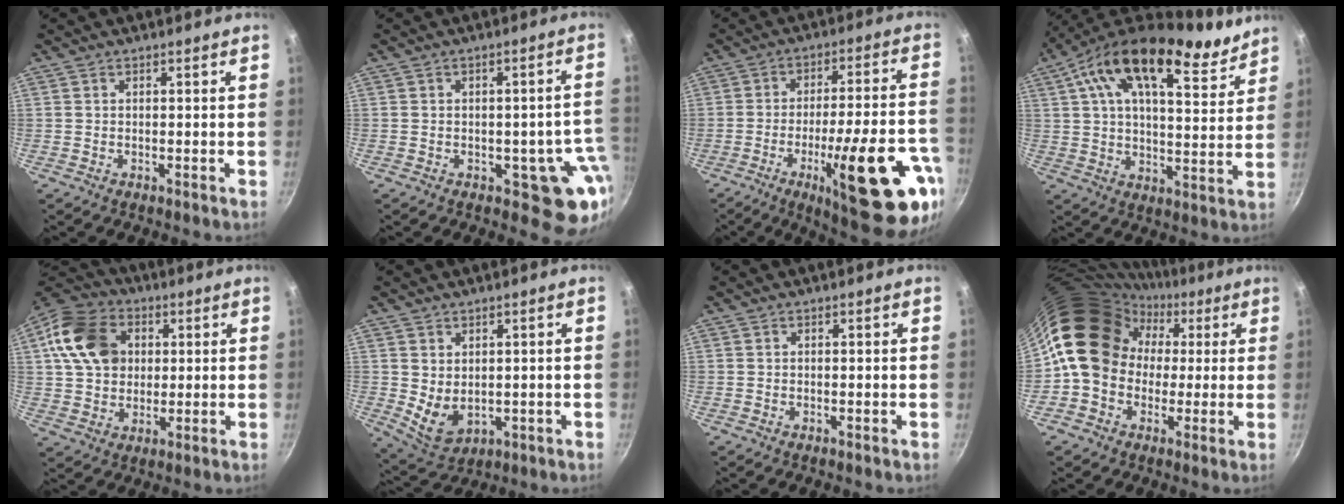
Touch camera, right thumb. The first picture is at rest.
{"total": 9.6, "force": [-2.7, 5.9, 7.1], "torque": [-0.014, 0.020, -0.029]}
{"total": 24.3, "force": [-9.8, 6.2, 21.4], "torque": [-0.264, 0.025, -0.134]}
{"total": 19.4, "force": [12.8, 7.8, 12.3], "torque": [-0.177, -0.043, 0.200]}
{"total": 15.5, "force": [3.8, 12.1, 9.0], "torque": [-0.143, 0.009, 0.059]}
{"total": 6.4, "force": [0.8, 4.8, 4.2], "torque": [-0.058, -0.023, 0.034]}
{"total": 0.0}
{"total": 17.9, "force": [1.2, 15.5, 9.0], "torque": [-0.113, 0.051, 0.011]}